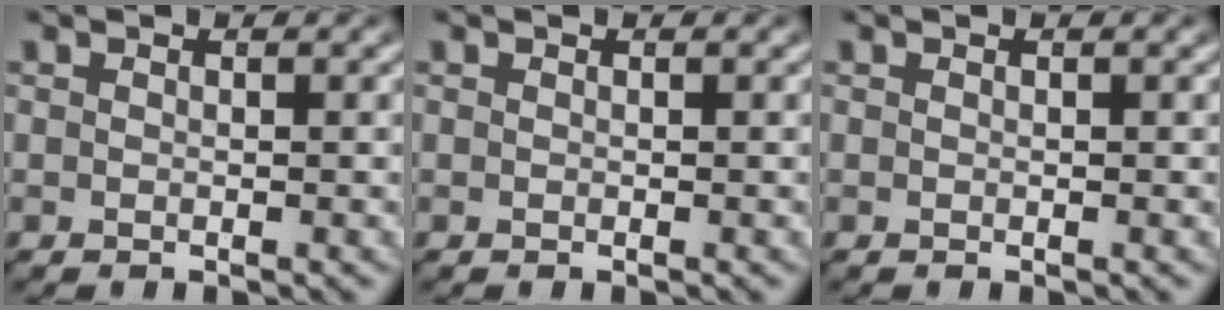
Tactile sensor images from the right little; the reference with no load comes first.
{"total": 0.0}
{"total": 0.0}